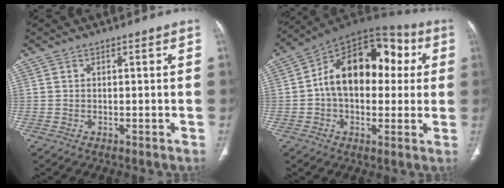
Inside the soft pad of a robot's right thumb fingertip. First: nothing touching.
{"total": 19.8, "force": [2.4, 12.7, 14.9], "torque": [-0.193, 0.039, 0.028]}